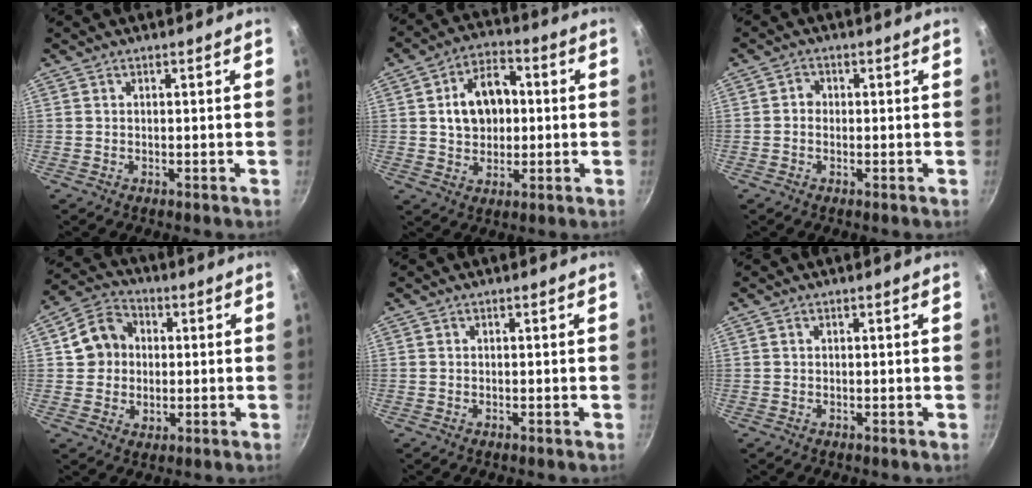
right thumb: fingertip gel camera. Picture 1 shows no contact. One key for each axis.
{"total": 11.2, "fx": 1.3, "fy": 7.8, "fz": 8.0, "tx": -0.106, "ty": 0.013, "tz": 0.019}
{"total": 1.8, "fx": -0.2, "fy": 1.6, "fz": 0.8, "tx": -0.001, "ty": 0.007, "tz": -0.010}
{"total": 9.6, "fx": 1.1, "fy": 8.5, "fz": 4.5, "tx": -0.044, "ty": 0.008, "tz": 0.012}
{"total": 0.0}
{"total": 0.0}